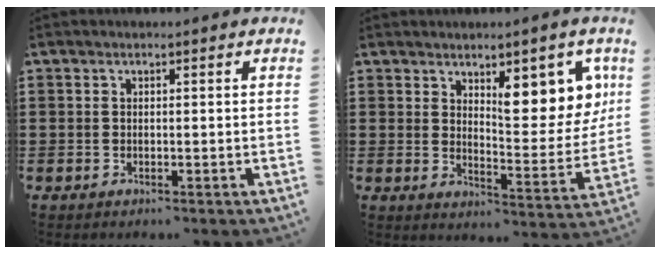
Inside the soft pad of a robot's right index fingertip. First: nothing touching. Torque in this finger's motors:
{"motor_torque": [0.94, 0.58, 0.45, 0.07]}